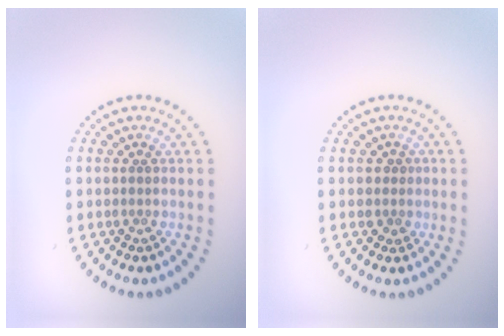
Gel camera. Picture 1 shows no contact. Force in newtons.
{"total": 1.3, "press": 1.1, "slide": 0.8}